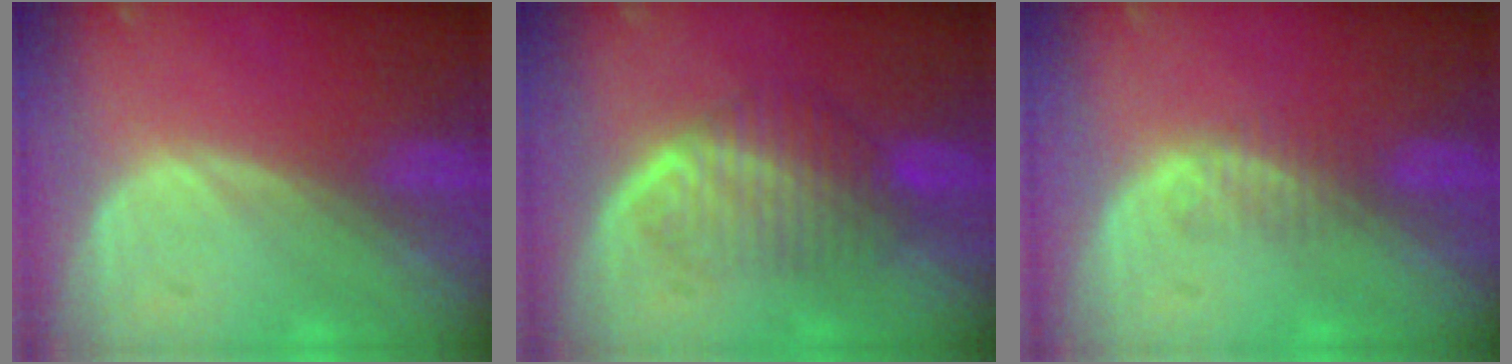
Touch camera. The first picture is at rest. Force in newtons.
{"total": 6.7, "press": 6.4, "slide": 1.8}
{"total": 1.9, "press": 1.6, "slide": 1.0}